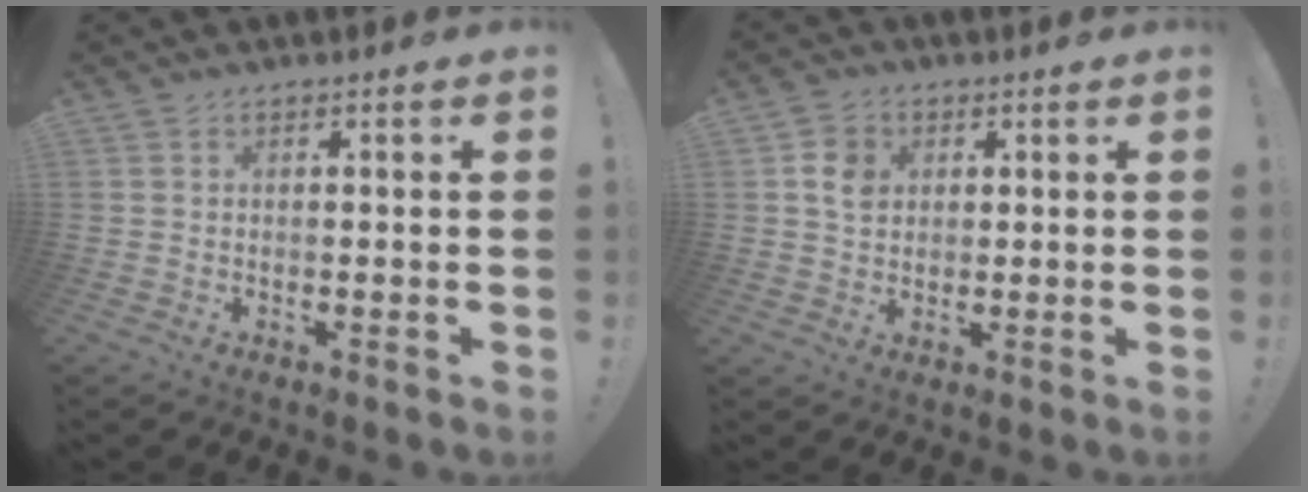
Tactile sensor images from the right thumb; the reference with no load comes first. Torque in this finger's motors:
{"motor_torque": [0.01, -0.01, 0.10, 0.18, 0.00]}